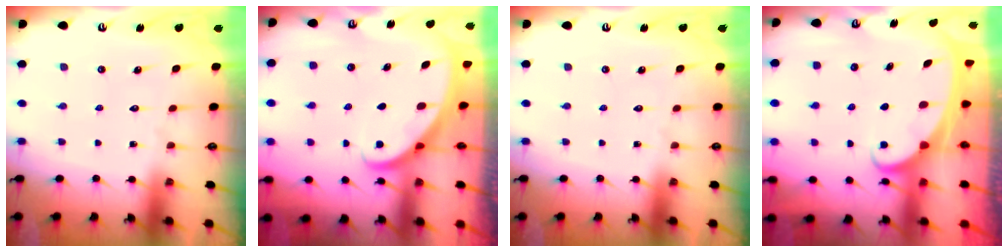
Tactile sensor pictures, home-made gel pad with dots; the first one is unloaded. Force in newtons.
{"total": 2.8, "press": 2.8, "slide": 0.3}
{"total": 0.0}
{"total": 2.2, "press": 2.2, "slide": 0.2}